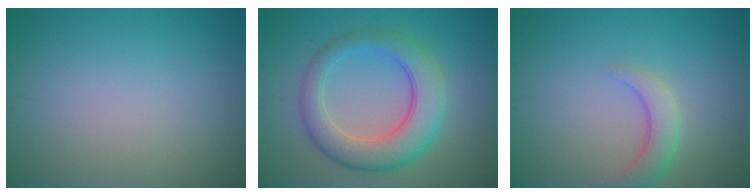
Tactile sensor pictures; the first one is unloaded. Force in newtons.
{"total": 6.5, "press": 6.5, "slide": 0.1}
{"total": 2.7, "press": 2.7, "slide": 0.3}